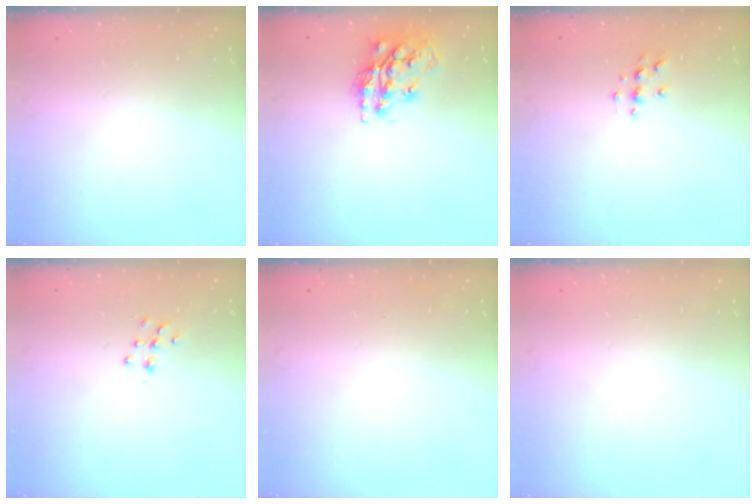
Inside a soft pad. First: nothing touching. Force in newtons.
{"total": 15.4, "press": 15.3, "slide": 1.1}
{"total": 4.0, "press": 3.9, "slide": 0.5}
{"total": 7.2, "press": 7.2, "slide": 0.5}
{"total": 0.0}
{"total": 0.0}